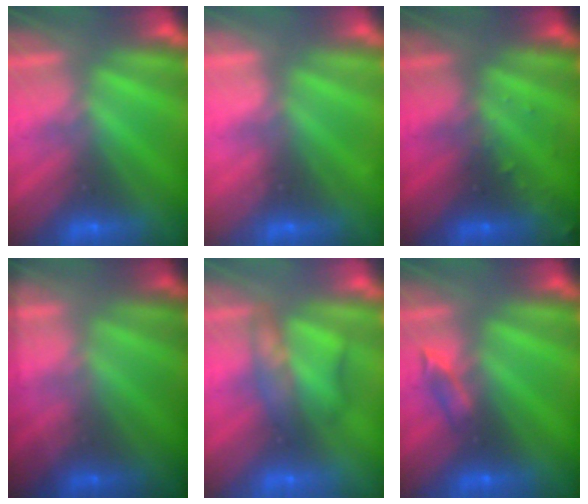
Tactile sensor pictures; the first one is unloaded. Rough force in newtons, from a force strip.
{"total": 2.3}
{"total": 2.7}
{"total": 1.8}
{"total": 2.3}
{"total": 2.2}